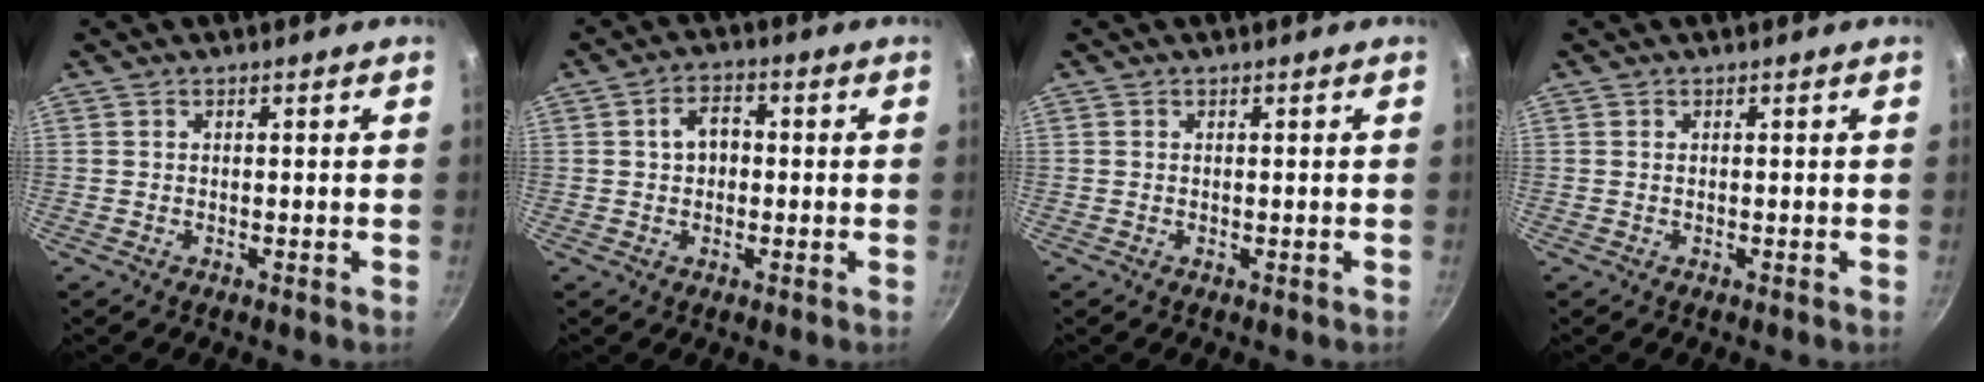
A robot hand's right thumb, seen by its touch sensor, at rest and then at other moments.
{"total": 4.7, "force": [0.3, 3.5, 3.2], "torque": [-0.034, 0.014, 0.000]}
{"total": 0.0}
{"total": 0.0}